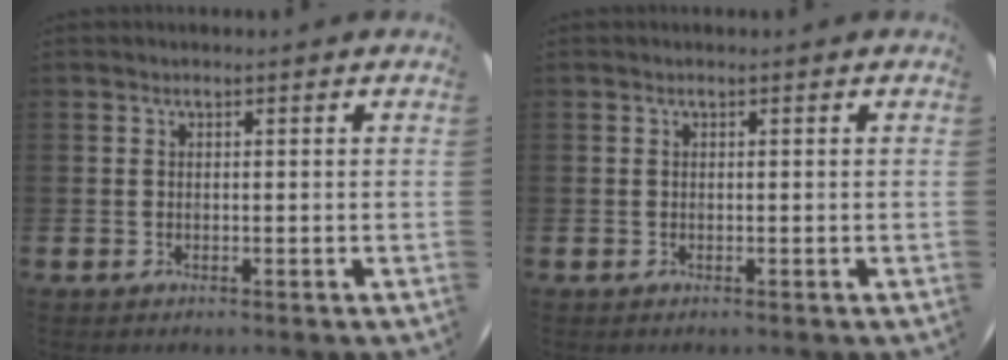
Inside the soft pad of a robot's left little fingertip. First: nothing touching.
{"total": 0.0}